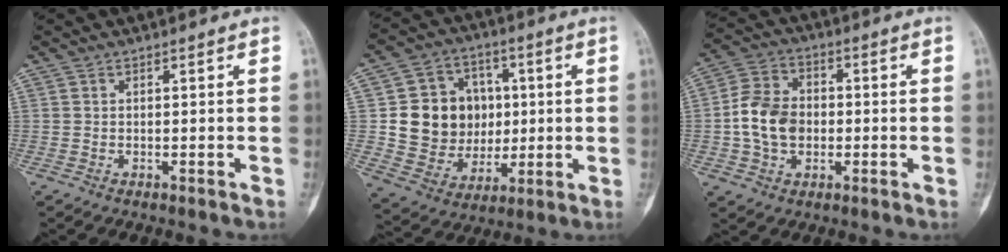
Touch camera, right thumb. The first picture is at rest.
{"total": 15.9, "force": [1.5, 13.7, 7.9], "torque": [-0.081, 0.011, 0.043]}
{"total": 10.5, "force": [-1.0, 7.9, 6.9], "torque": [-0.107, 0.021, -0.026]}